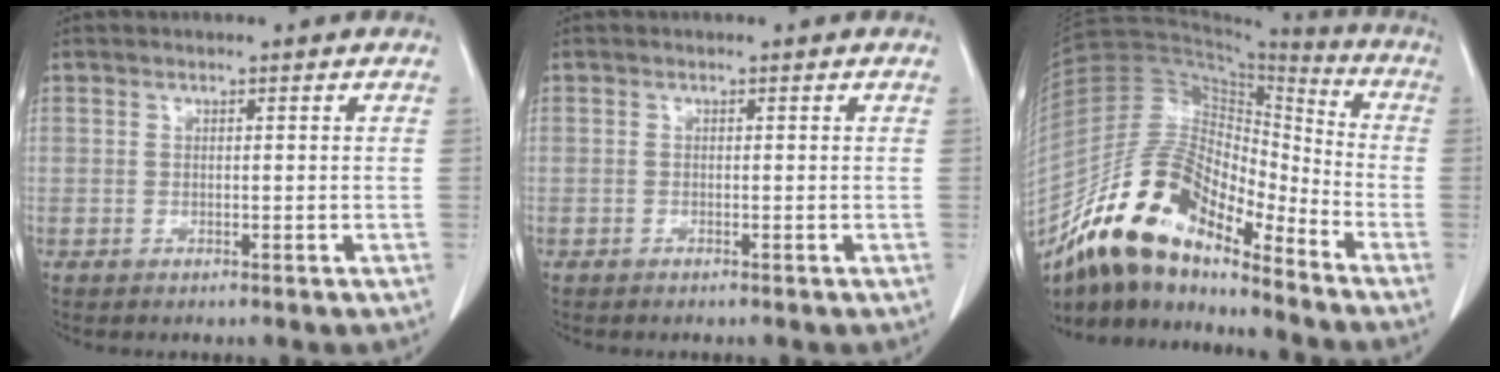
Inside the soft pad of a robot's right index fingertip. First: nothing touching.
{"total": 0.0}
{"total": 18.0, "force": [-13.7, 6.1, 9.9], "torque": [-0.175, 0.040, -0.247]}